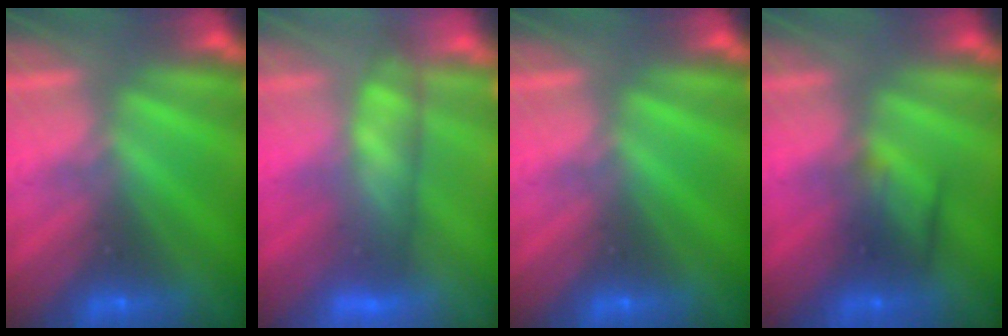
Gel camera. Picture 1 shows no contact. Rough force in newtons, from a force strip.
{"total": 4.0}
{"total": 0.0}
{"total": 2.4}